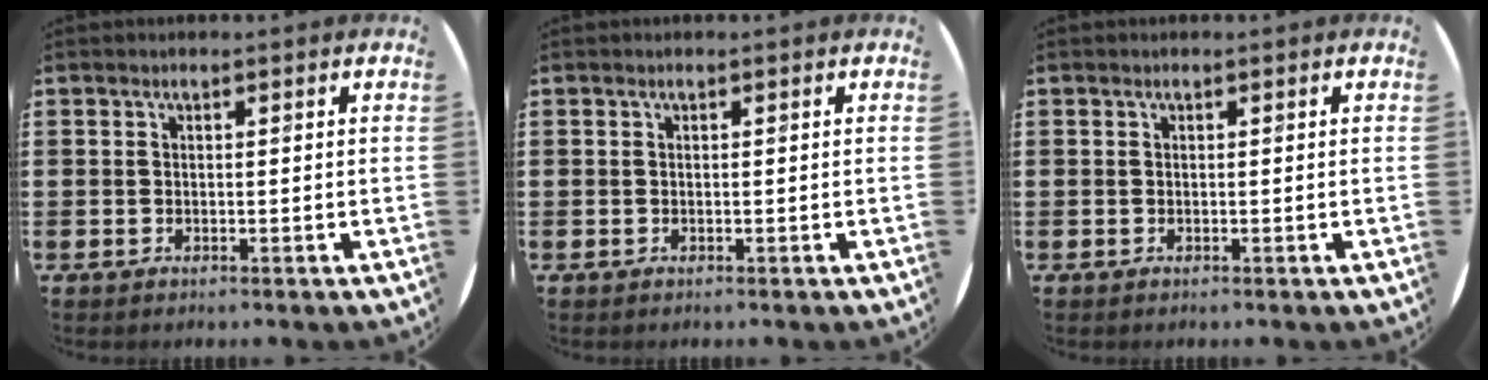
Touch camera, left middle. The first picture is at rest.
{"total": 0.0}
{"total": 0.0}